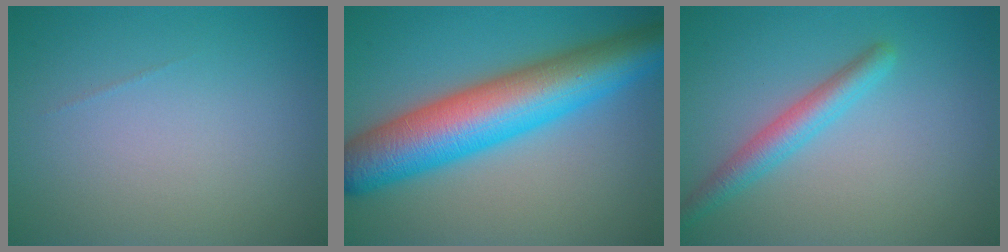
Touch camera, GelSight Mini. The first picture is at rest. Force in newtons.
{"total": 11.1, "press": 11.1, "slide": 0.2}
{"total": 2.9, "press": 2.9, "slide": 0.2}